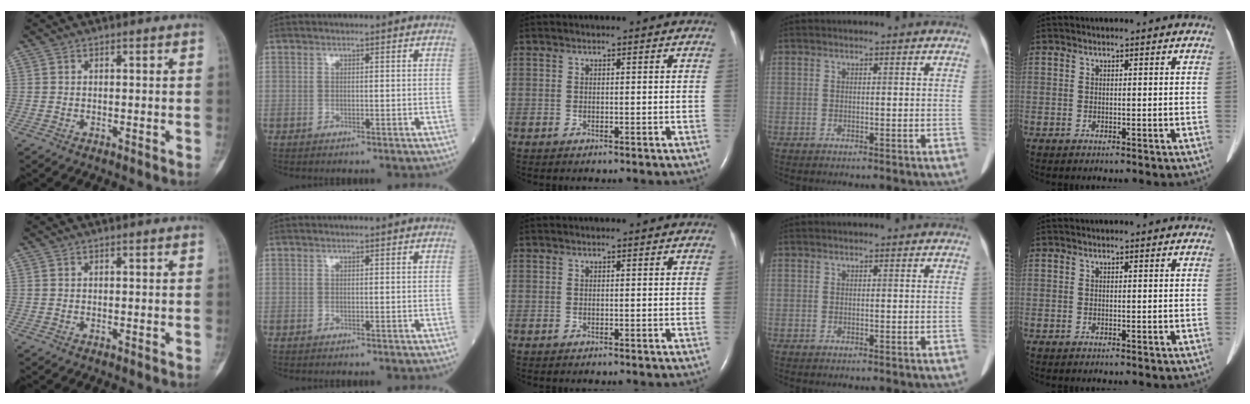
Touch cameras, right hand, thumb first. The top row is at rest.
{}